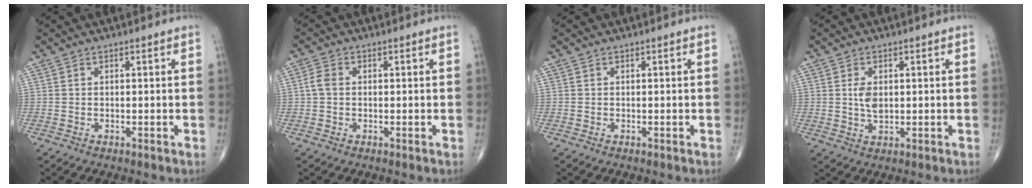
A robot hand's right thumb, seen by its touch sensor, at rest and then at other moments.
{"total": 2.6, "force": [0.1, 1.9, 1.8], "torque": [-0.038, 0.007, -0.003]}
{"total": 0.0}
{"total": 3.5, "force": [0.6, 2.1, 2.8], "torque": [-0.047, -0.006, 0.012]}